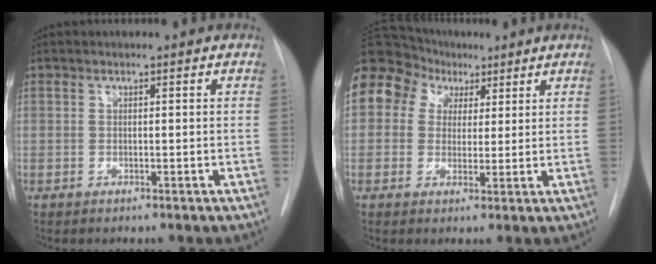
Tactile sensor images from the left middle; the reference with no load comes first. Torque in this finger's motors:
{"motor_torque": [1.96, -0.18, 1.05, 0.21]}